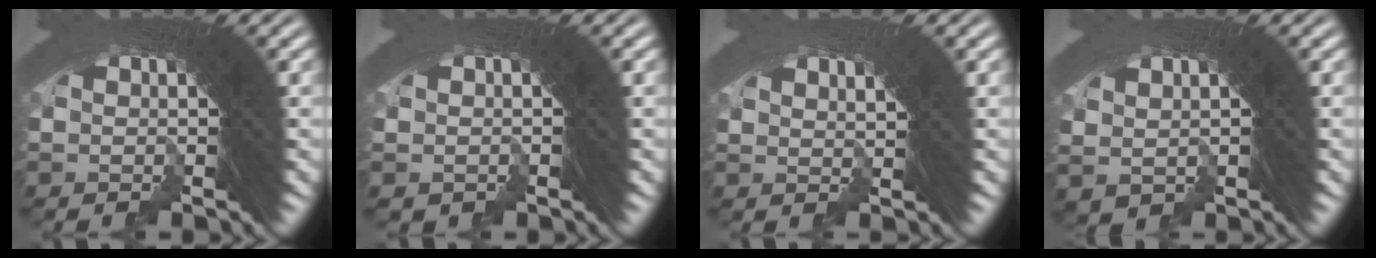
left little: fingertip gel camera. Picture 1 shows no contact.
{"total": 0.9, "force": [-0.4, 0.5, -0.6], "torque": [0.002, -0.005, -0.002]}
{"total": 1.2, "force": [-0.1, 1.1, 0.5], "torque": [-0.033, -0.011, 0.002]}
{"total": 3.0, "force": [-0.1, 2.7, 1.1], "torque": [-0.048, -0.008, 0.005]}